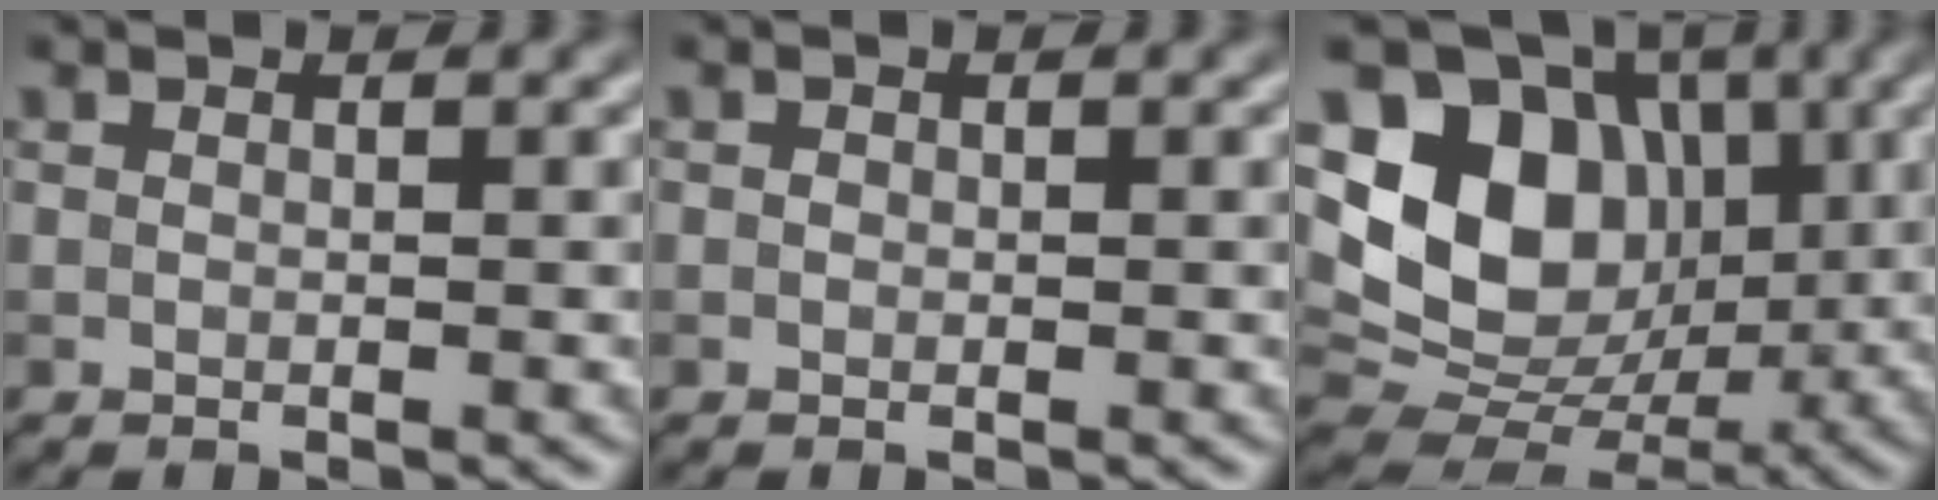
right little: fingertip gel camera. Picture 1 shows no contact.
{"total": 0.0}
{"total": 12.0, "force": [2.1, 9.5, 6.9], "torque": [-0.127, 0.001, 0.027]}